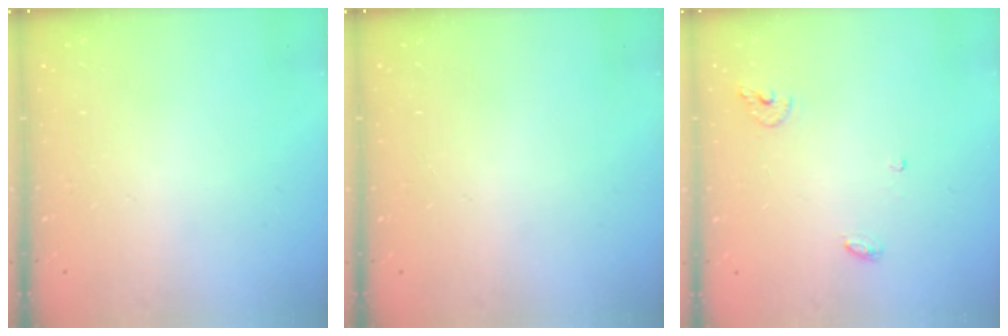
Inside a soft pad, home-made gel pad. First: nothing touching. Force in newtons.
{"total": 0.0}
{"total": 5.0, "press": 5.0, "slide": 0.4}